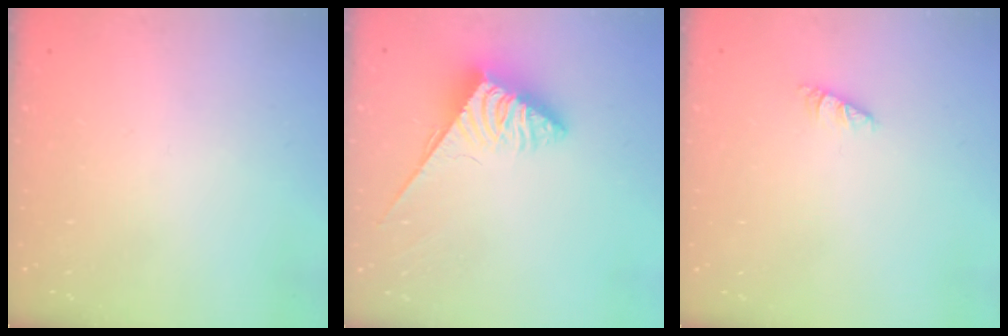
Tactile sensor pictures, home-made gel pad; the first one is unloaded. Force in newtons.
{"total": 3.9, "press": 3.8, "slide": 0.6}
{"total": 0.7, "press": 0.7, "slide": 0.1}